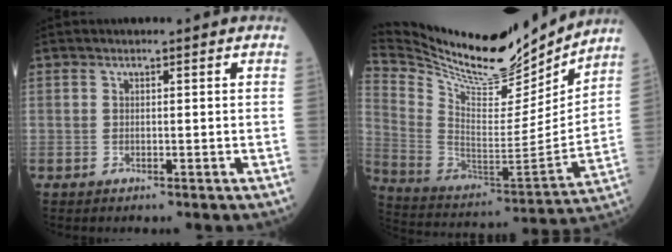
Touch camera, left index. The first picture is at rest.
{"total": 24.4, "force": [22.1, 4.7, 9.2], "torque": [-0.183, -0.041, 0.358]}